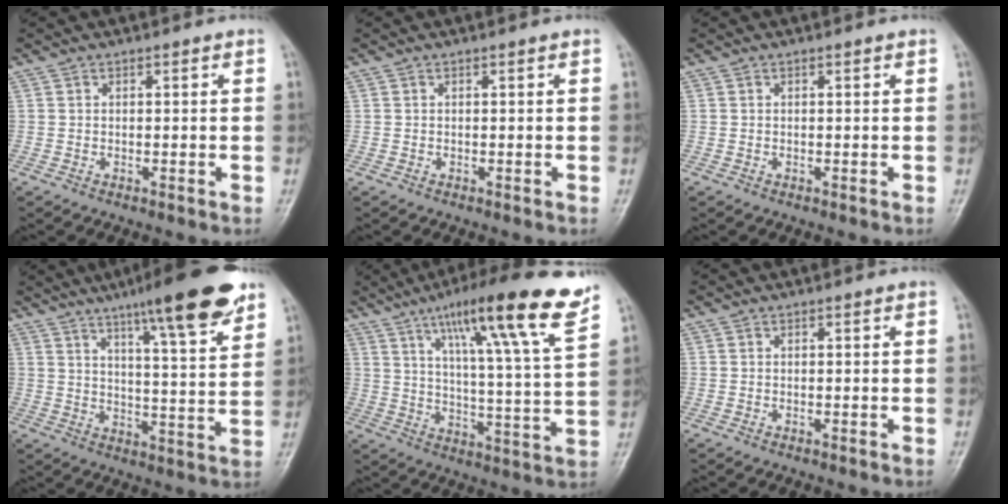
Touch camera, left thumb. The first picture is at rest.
{"total": 0.0}
{"total": 0.0}
{"total": 16.9, "force": [11.0, 2.7, 12.6], "torque": [-0.165, -0.049, 0.163]}
{"total": 19.7, "force": [12.2, 1.8, 15.5], "torque": [-0.222, -0.046, 0.182]}
{"total": 0.0}